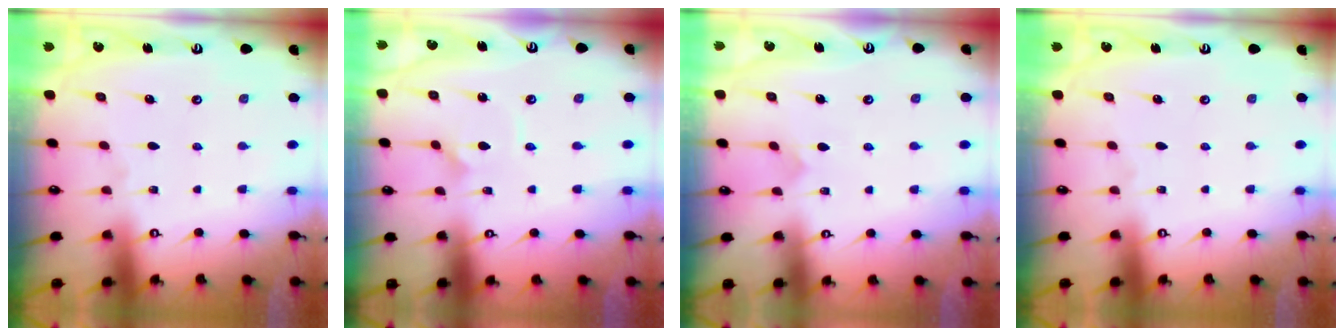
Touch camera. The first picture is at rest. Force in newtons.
{"total": 2.4, "press": 2.4, "slide": 0.1}
{"total": 4.5, "press": 4.5, "slide": 0.4}
{"total": 0.0}